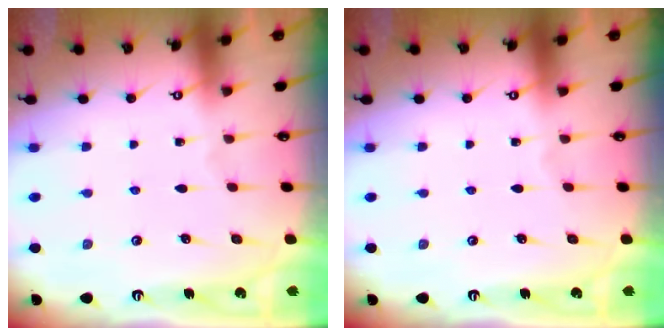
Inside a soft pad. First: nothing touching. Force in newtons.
{"total": 0.0}